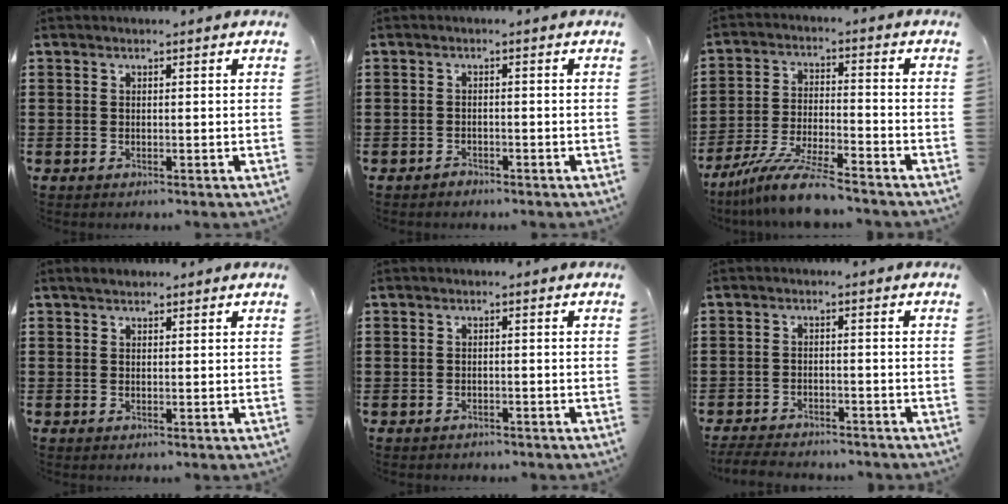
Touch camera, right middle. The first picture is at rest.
{"total": 1.1, "force": [-1.1, 0.3, 0.0], "torque": [-0.004, 0.000, -0.024]}
{"total": 9.5, "force": [-8.3, 0.3, 4.7], "torque": [-0.096, 0.000, -0.159]}
{"total": 1.2, "force": [1.1, 0.6, 0.2], "torque": [0.001, 0.002, 0.019]}
{"total": 1.0, "force": [-0.9, 0.3, -0.1], "torque": [0.000, 0.000, -0.020]}
{"total": 3.4, "force": [-3.3, 0.3, 0.4], "torque": [-0.017, -0.004, -0.071]}